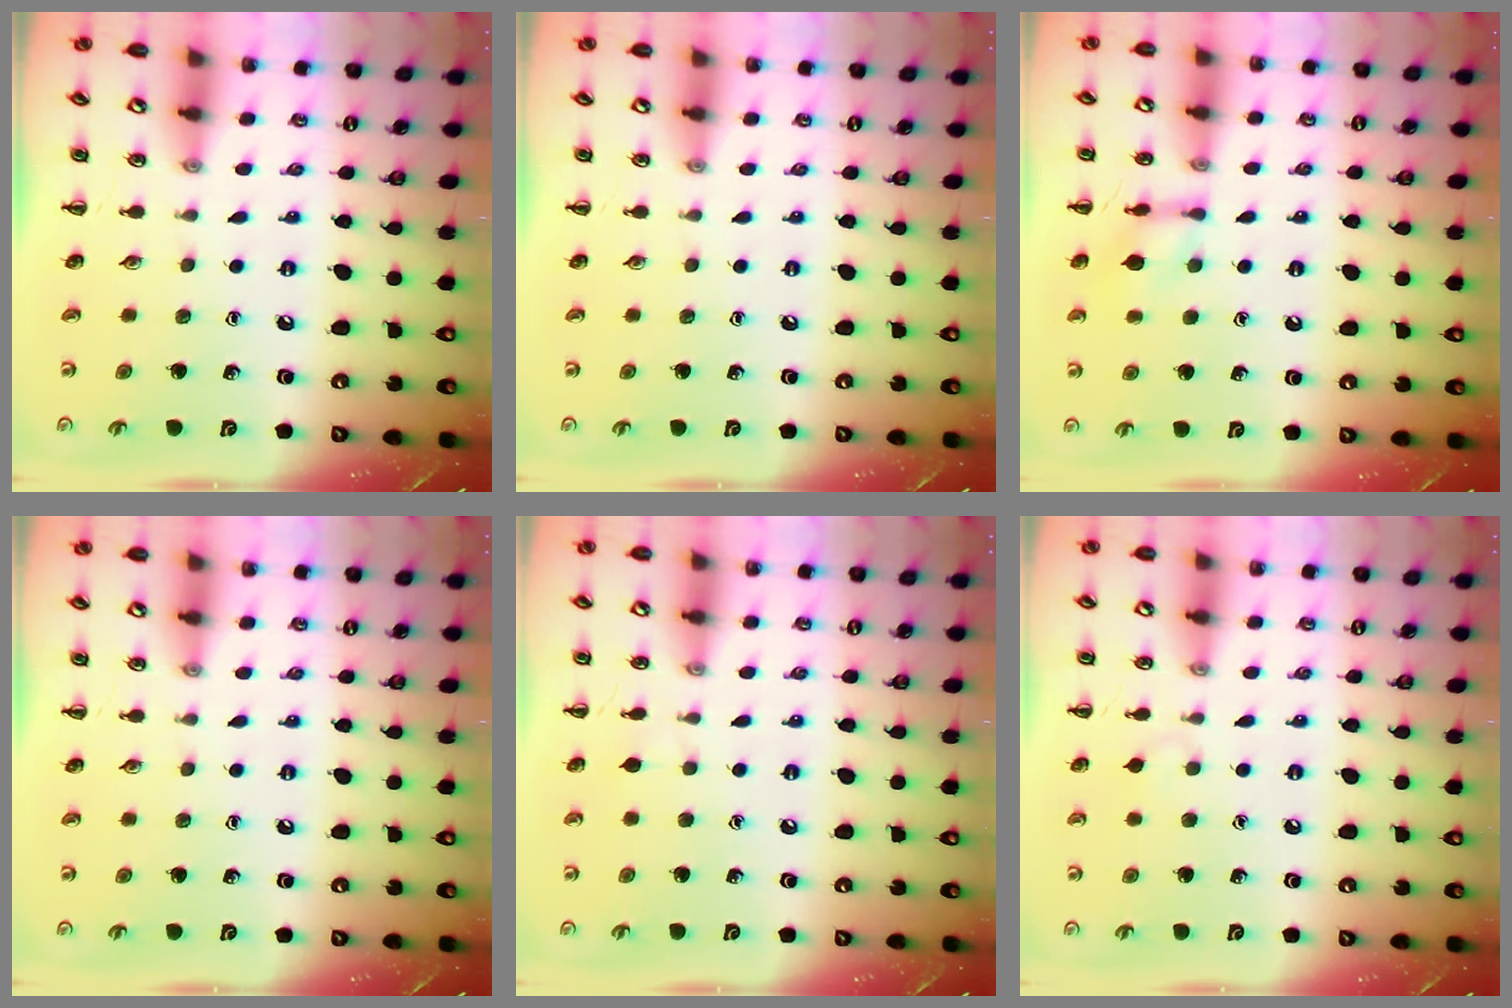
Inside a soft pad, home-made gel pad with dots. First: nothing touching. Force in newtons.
{"total": 0.0}
{"total": 8.6, "press": 8.6, "slide": 0.4}
{"total": 0.0}
{"total": 3.3, "press": 3.1, "slide": 1.3}
{"total": 2.8, "press": 2.6, "slide": 1.1}